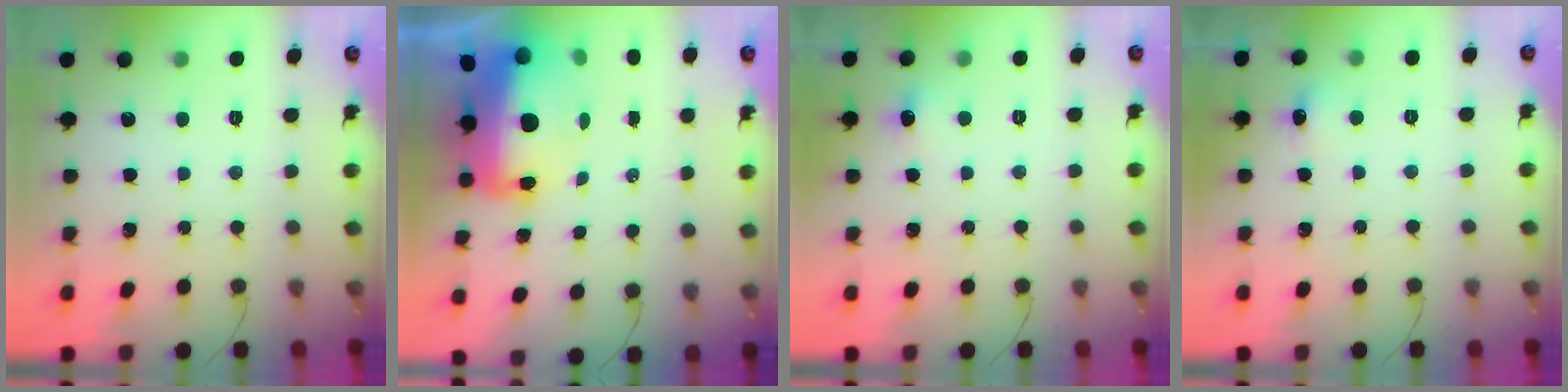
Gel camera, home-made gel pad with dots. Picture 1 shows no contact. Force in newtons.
{"total": 13.7, "press": 13.3, "slide": 3.4}
{"total": 6.0, "press": 4.2, "slide": 4.2}
{"total": 5.4, "press": 5.3, "slide": 1.3}